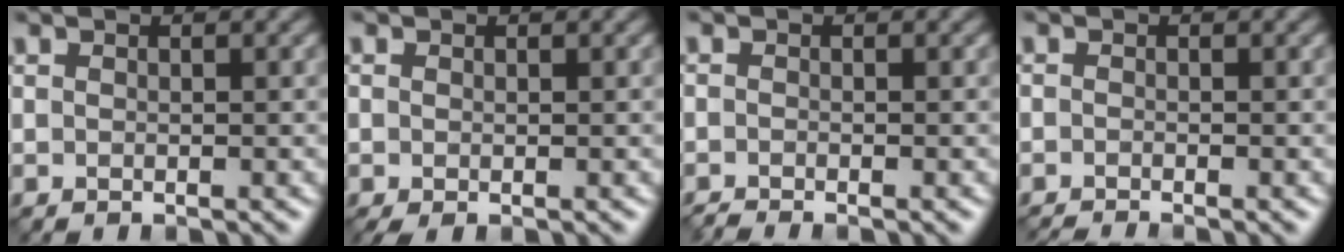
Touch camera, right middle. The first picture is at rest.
{"total": 1.1, "force": [-0.3, 0.7, 0.9], "torque": [-0.020, -0.007, -0.006]}
{"total": 0.9, "force": [-0.9, 0.0, 0.2], "torque": [-0.001, -0.007, -0.022]}
{"total": 1.4, "force": [-1.4, 0.0, 0.5], "torque": [-0.009, -0.009, -0.028]}